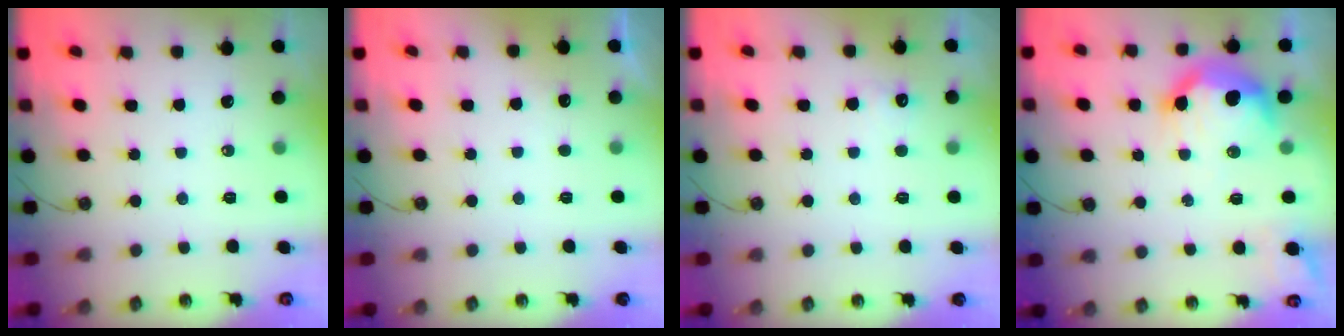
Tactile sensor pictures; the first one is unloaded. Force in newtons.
{"total": 2.6, "press": 2.4, "slide": 1.0}
{"total": 4.7, "press": 4.5, "slide": 1.2}
{"total": 18.9, "press": 18.8, "slide": 1.7}